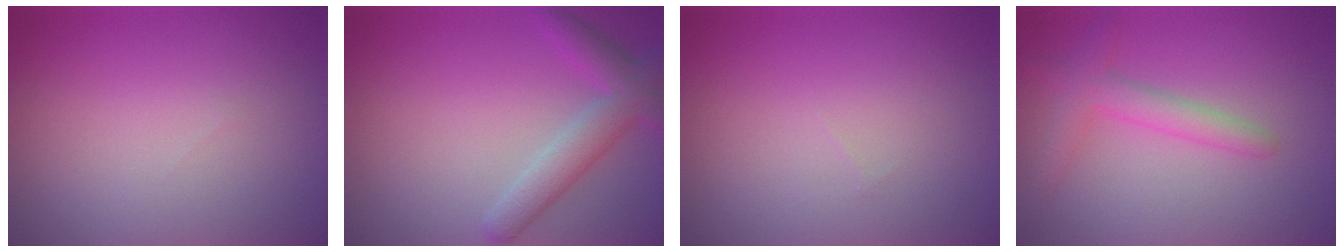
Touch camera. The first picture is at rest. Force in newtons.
{"total": 3.7, "press": 3.7, "slide": 0.1}
{"total": 0.0}
{"total": 2.8, "press": 2.8, "slide": 0.3}